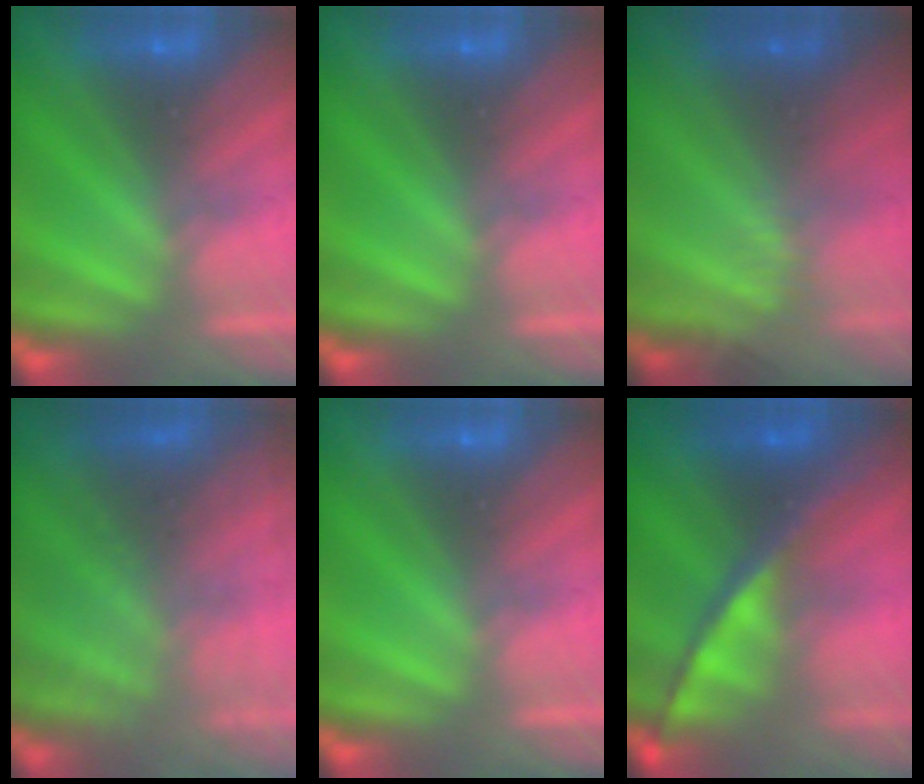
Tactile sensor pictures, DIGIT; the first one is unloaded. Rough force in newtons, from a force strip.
{"total": 0.0}
{"total": 2.3}
{"total": 7.0}
{"total": 0.0}
{"total": 7.6}